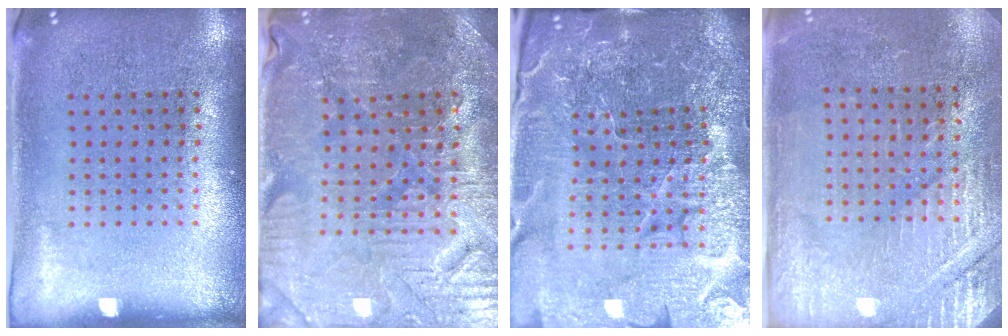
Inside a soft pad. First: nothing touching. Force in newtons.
{"total": 3.5, "press": 3.5, "slide": 0.5}
{"total": 6.2, "press": 5.5, "slide": 2.9}
{"total": 2.9, "press": 2.8, "slide": 0.5}